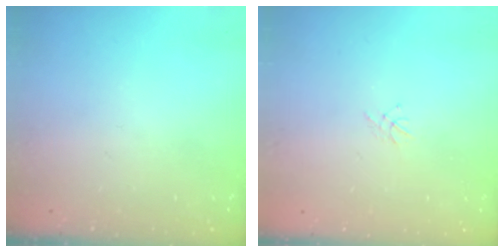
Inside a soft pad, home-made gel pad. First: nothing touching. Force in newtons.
{"total": 1.5, "press": 1.4, "slide": 0.4}